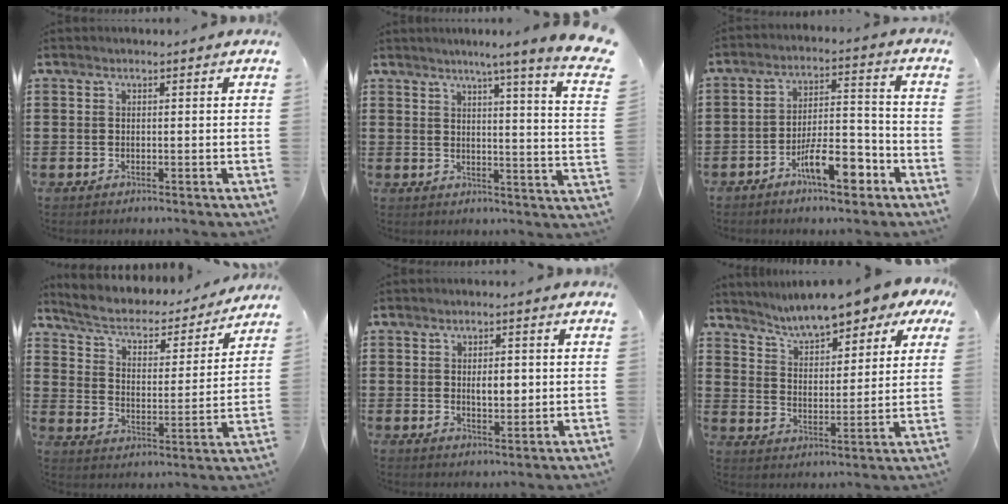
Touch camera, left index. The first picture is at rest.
{"total": 5.4, "force": [3.9, -1.7, 3.4], "torque": [-0.073, -0.036, 0.054]}
{"total": 9.1, "force": [-5.2, 2.9, 6.9], "torque": [-0.125, 0.014, -0.094]}
{"total": 4.6, "force": [3.9, 1.5, 1.9], "torque": [-0.058, -0.028, 0.058]}
{"total": 3.5, "force": [0.3, 1.6, 3.0], "torque": [-0.045, -0.001, 0.000]}
{"total": 7.7, "force": [6.9, 1.1, 3.1], "torque": [-0.082, -0.032, 0.118]}